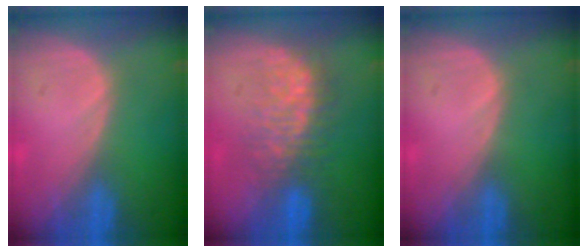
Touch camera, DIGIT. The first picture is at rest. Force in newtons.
{"total": 7.8, "press": 7.6, "slide": 2.0}
{"total": 0.0}